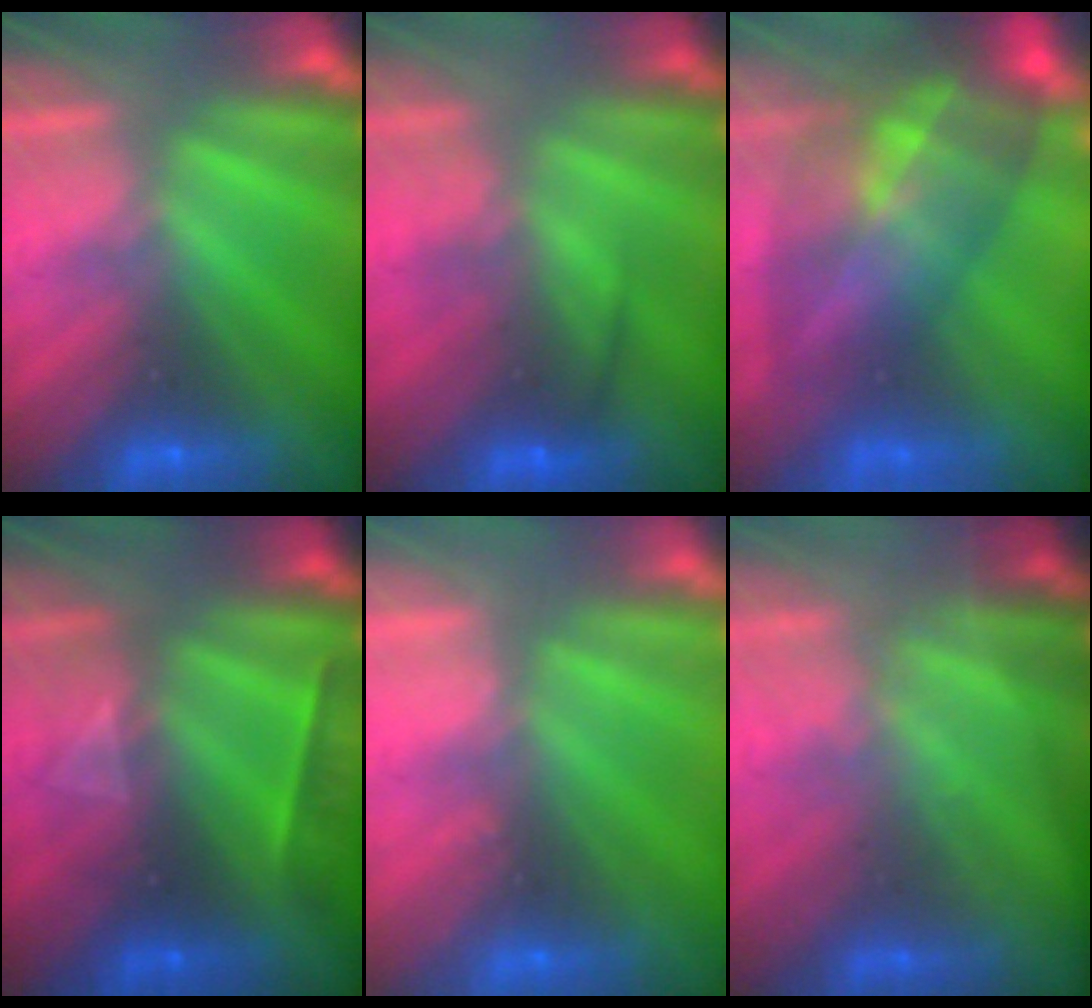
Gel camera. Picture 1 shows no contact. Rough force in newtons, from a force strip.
{"total": 2.4}
{"total": 8.1}
{"total": 2.3}
{"total": 2.4}
{"total": 1.3}